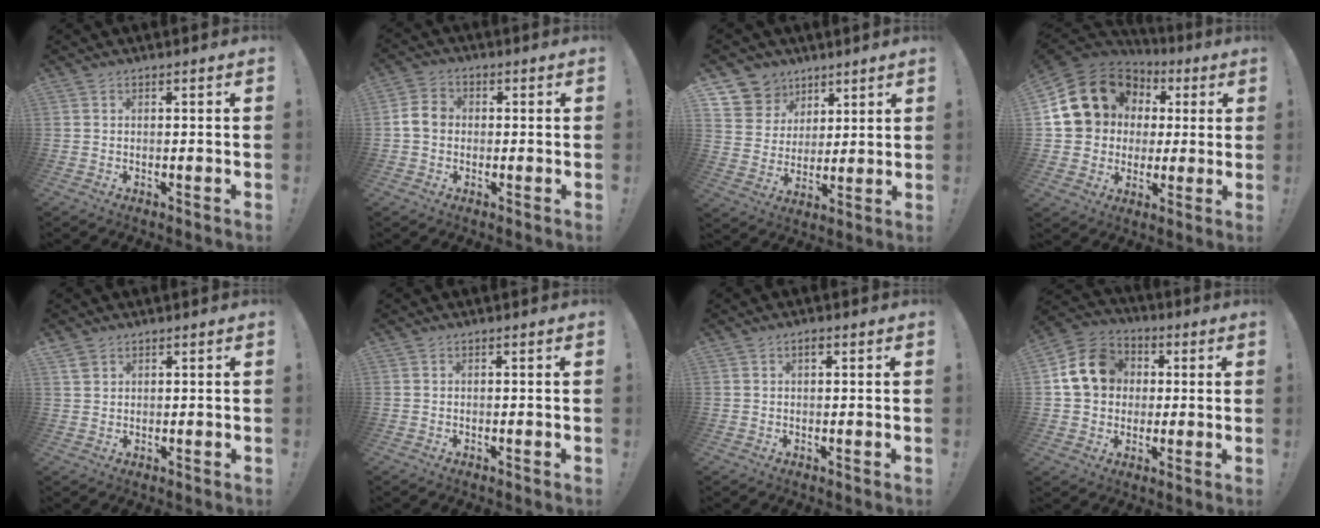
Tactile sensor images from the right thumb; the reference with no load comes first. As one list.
[{"total": 6.5, "force": [-0.3, 5.2, 3.8], "torque": [-0.072, 0.020, -0.001]}, {"total": 9.2, "force": [5.4, 7.4, 1.0], "torque": [-0.013, -0.045, 0.109]}, {"total": 19.7, "force": [6.6, 16.2, 9.1], "torque": [-0.142, -0.023, 0.151]}, {"total": 2.7, "force": [2.0, 1.4, 1.0], "torque": [-0.020, -0.007, 0.039]}, {"total": 0.0}, {"total": 1.2, "force": [0.7, 0.6, 0.8], "torque": [-0.015, 0.001, 0.012]}, {"total": 14.6, "force": [3.3, 12.2, 7.2], "torque": [-0.110, 0.005, 0.072]}]